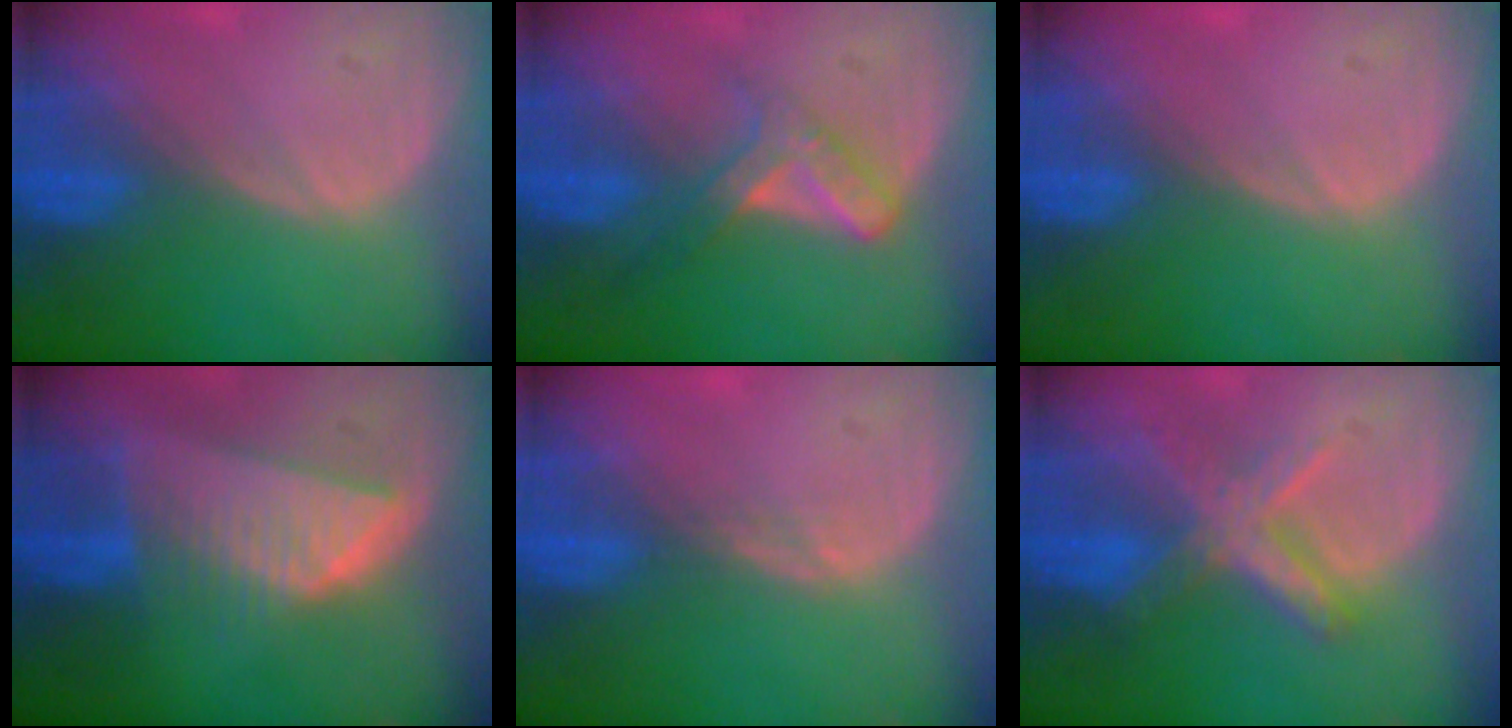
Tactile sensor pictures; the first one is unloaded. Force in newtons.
{"total": 5.4, "press": 4.7, "slide": 2.7}
{"total": 0.6, "press": 0.1, "slide": 0.6}
{"total": 8.4, "press": 7.4, "slide": 3.9}
{"total": 1.0, "press": 0.8, "slide": 0.7}
{"total": 7.2, "press": 6.2, "slide": 3.8}